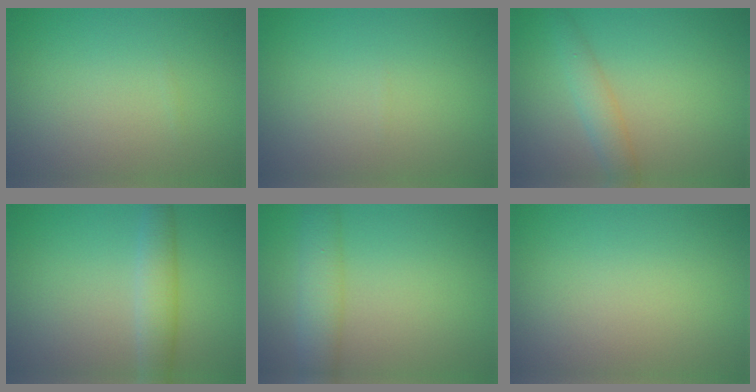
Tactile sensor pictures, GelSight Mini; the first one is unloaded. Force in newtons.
{"total": 0.0}
{"total": 2.5, "press": 2.5, "slide": 0.1}
{"total": 3.3, "press": 3.3, "slide": 0.1}
{"total": 4.0, "press": 4.0, "slide": 0.1}
{"total": 0.0}